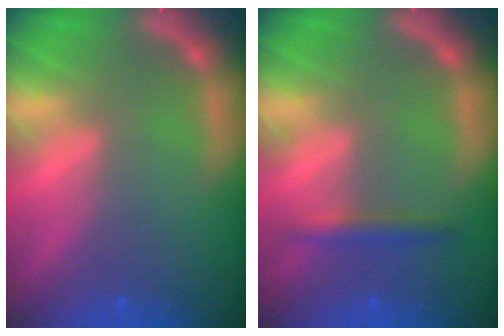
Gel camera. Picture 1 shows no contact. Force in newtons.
{"total": 1.9}